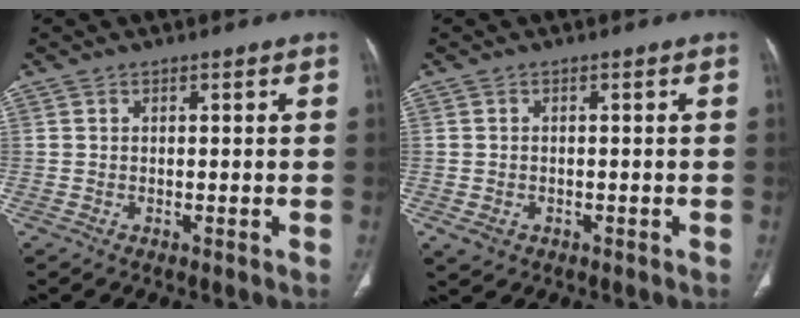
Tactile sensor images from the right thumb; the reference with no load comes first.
{"total": 2.4, "force": [-0.8, 2.0, 1.1], "torque": [-0.019, 0.003, -0.004]}